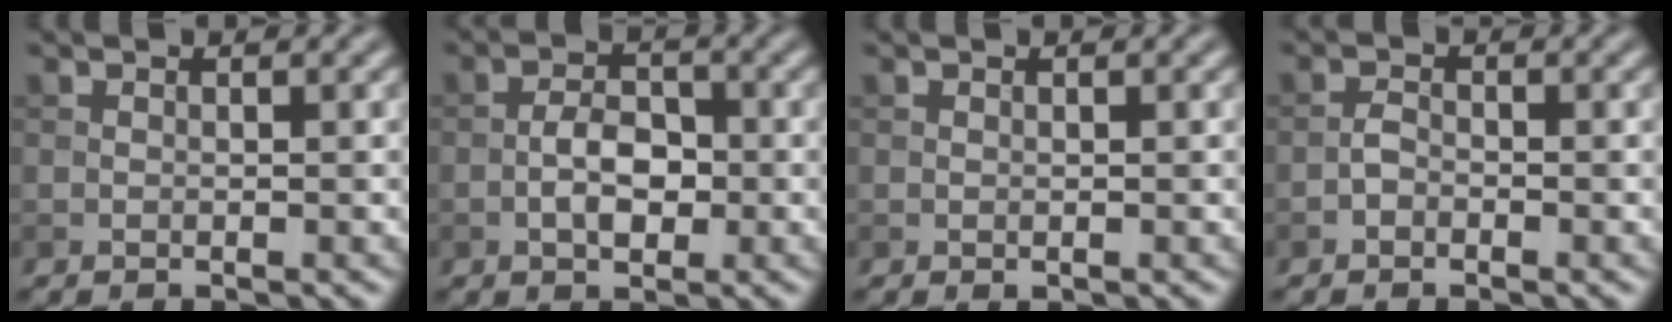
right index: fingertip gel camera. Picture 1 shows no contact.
{"total": 3.2, "force": [-0.9, 1.8, 2.5], "torque": [-0.041, 0.007, -0.018]}
{"total": 0.0}
{"total": 1.1, "force": [-0.7, 0.6, 0.6], "torque": [-0.011, 0.004, -0.016]}